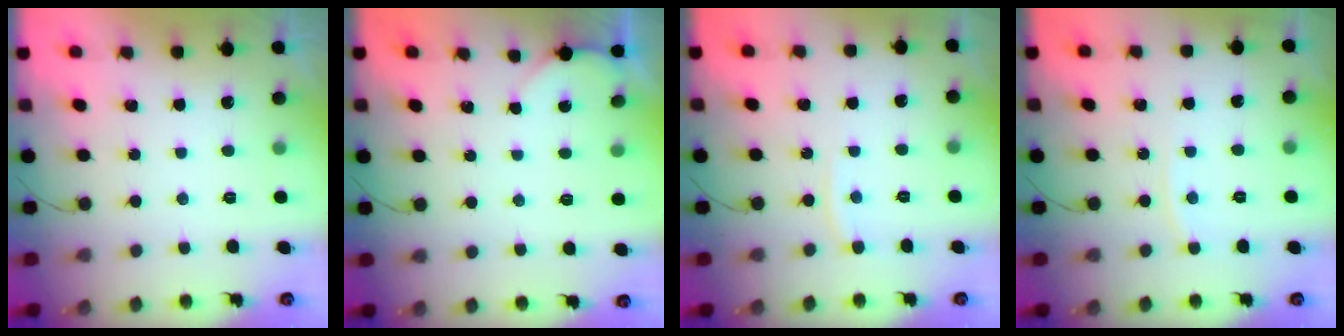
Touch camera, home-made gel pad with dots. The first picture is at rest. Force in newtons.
{"total": 1.0, "press": 1.0, "slide": 0.1}
{"total": 5.1, "press": 5.0, "slide": 0.7}
{"total": 3.6, "press": 3.6, "slide": 0.5}